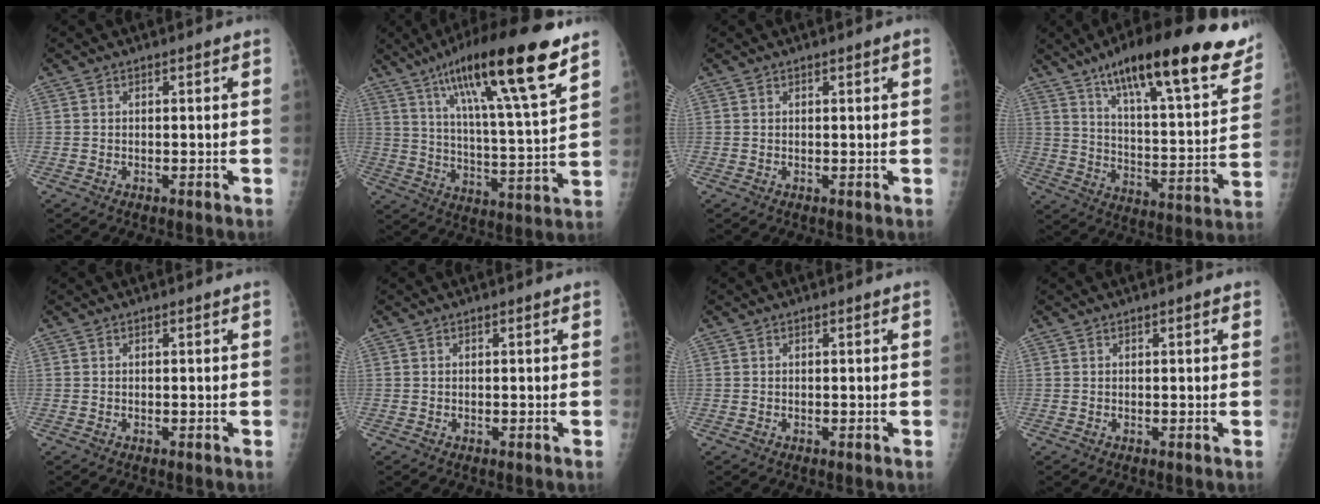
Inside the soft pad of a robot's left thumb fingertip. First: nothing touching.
{"total": 23.2, "force": [13.6, 3.7, 18.5], "torque": [-0.292, -0.036, 0.222]}
{"total": 1.0, "force": [0.6, 0.2, 0.9], "torque": [-0.012, 0.000, 0.007]}
{"total": 26.4, "force": [17.3, 6.5, 18.8], "torque": [-0.248, -0.048, 0.262]}
{"total": 0.0}
{"total": 0.0}
{"total": 0.0}
{"total": 1.0, "force": [0.5, 0.4, 0.8], "torque": [-0.011, 0.001, 0.005]}